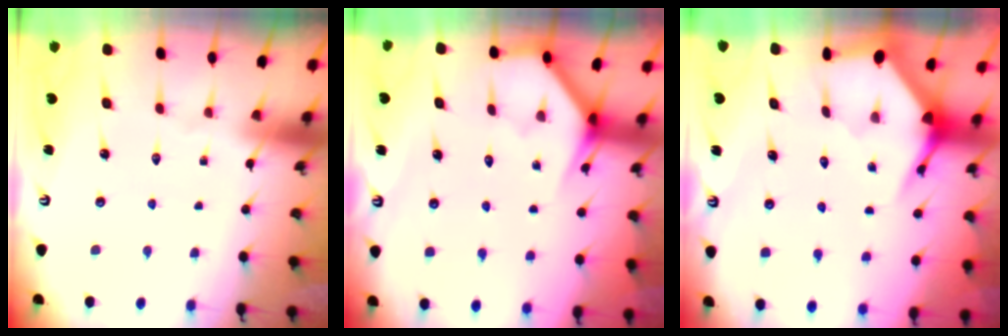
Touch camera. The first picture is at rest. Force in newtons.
{"total": 3.7, "press": 3.7, "slide": 0.3}
{"total": 3.8, "press": 3.8, "slide": 0.5}